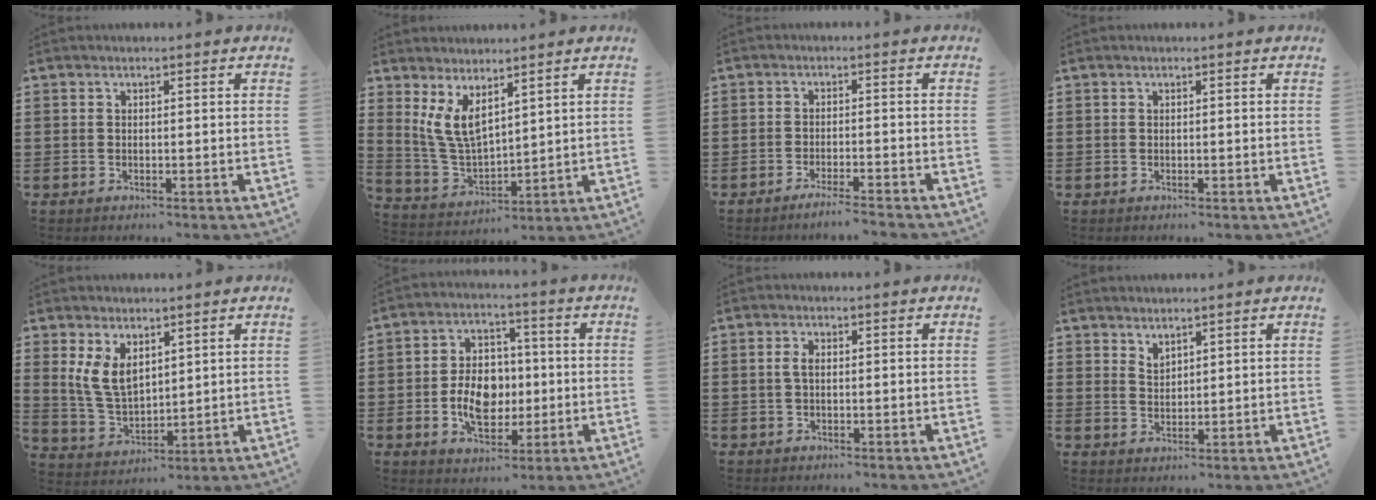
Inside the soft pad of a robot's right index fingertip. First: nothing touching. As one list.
[{"total": 6.8, "force": [3.6, 3.1, 4.9], "torque": [-0.128, -0.012, 0.062]}, {"total": 2.7, "force": [-2.5, -0.4, 1.1], "torque": [-0.016, -0.001, -0.047]}, {"total": 0.0}, {"total": 6.8, "force": [2.9, 4.0, 4.6], "torque": [-0.115, 0.001, 0.052]}, {"total": 8.3, "force": [-1.1, 5.8, 5.9], "torque": [-0.101, 0.003, -0.025]}, {"total": 1.9, "force": [0.1, 0.9, 1.7], "torque": [-0.034, 0.004, 0.000]}, {"total": 1.8, "force": [1.7, 0.5, -0.1], "torque": [-0.001, 0.003, 0.033]}]